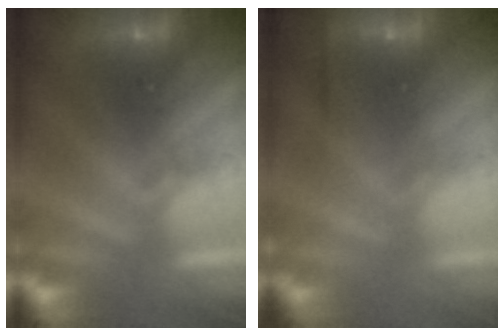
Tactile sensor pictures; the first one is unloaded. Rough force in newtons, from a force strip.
{"total": 2.4}